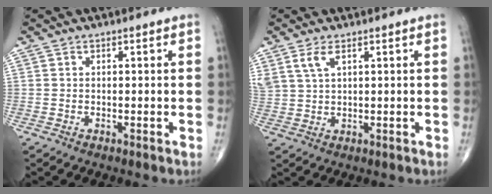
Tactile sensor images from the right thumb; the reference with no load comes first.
{"total": 3.9, "force": [2.1, 1.6, 2.9], "torque": [-0.068, 0.001, 0.050]}